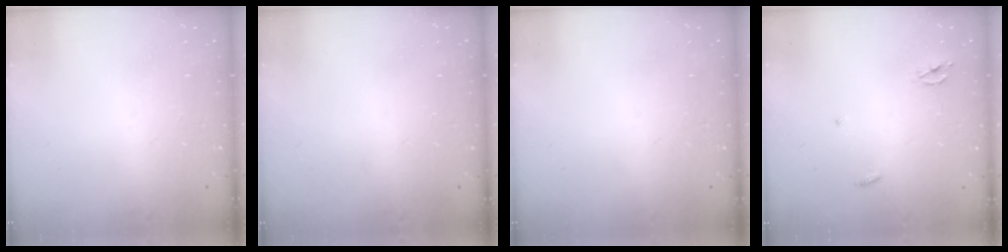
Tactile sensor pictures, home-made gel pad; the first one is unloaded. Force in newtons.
{"total": 0.8, "press": 0.8, "slide": 0.1}
{"total": 0.0}
{"total": 2.3, "press": 2.3, "slide": 0.2}